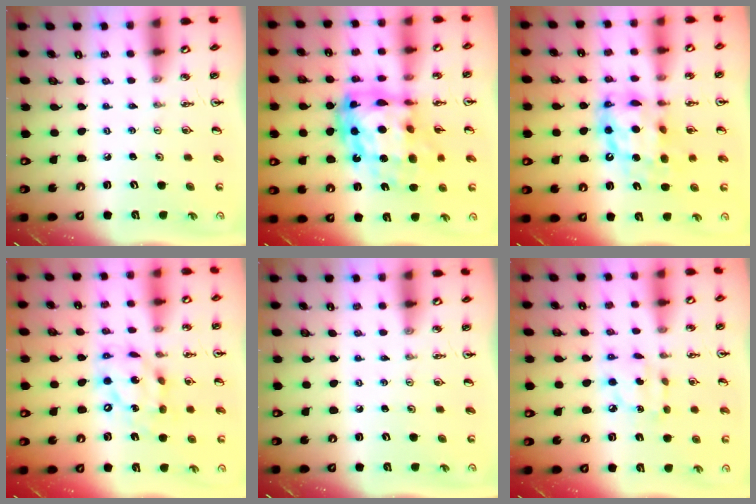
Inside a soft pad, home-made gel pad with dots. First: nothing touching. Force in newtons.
{"total": 21.1, "press": 21.0, "slide": 2.4}
{"total": 13.5, "press": 13.4, "slide": 1.2}
{"total": 16.6, "press": 16.5, "slide": 1.8}
{"total": 0.0}
{"total": 6.5, "press": 6.5, "slide": 0.3}